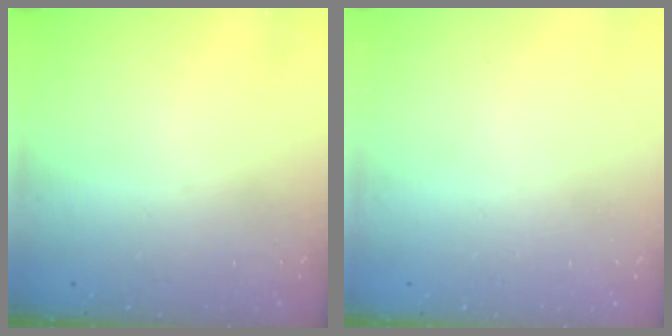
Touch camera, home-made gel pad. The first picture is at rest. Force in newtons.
{"total": 0.0}